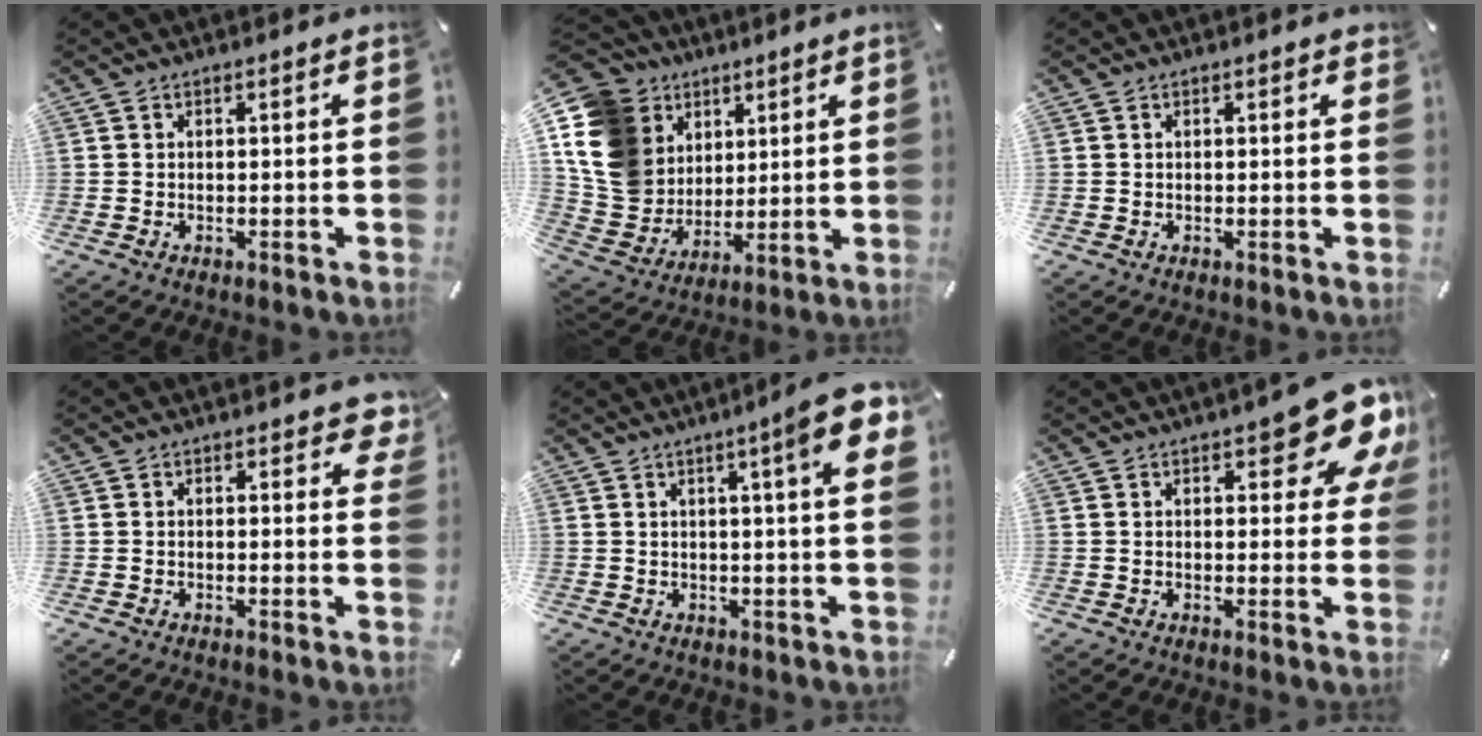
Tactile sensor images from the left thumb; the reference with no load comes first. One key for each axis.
{"total": 15.8, "fx": 4.4, "fy": 14.2, "fz": 5.1, "tx": -0.116, "ty": -0.027, "tz": 0.093}
{"total": 0.6, "fx": 0.2, "fy": 0.5, "fz": 0.1, "tx": 0.009, "ty": 0.001, "tz": 0.001}
{"total": 3.3, "fx": 2.1, "fy": 1.7, "fz": 1.9, "tx": -0.012, "ty": -0.007, "tz": 0.030}
{"total": 10.2, "fx": 4.4, "fy": 1.0, "fz": 9.1, "tx": -0.133, "ty": -0.021, "tz": 0.066}
{"total": 13.2, "fx": 7.6, "fy": 5.2, "fz": 9.5, "tx": -0.104, "ty": -0.055, "tz": 0.124}